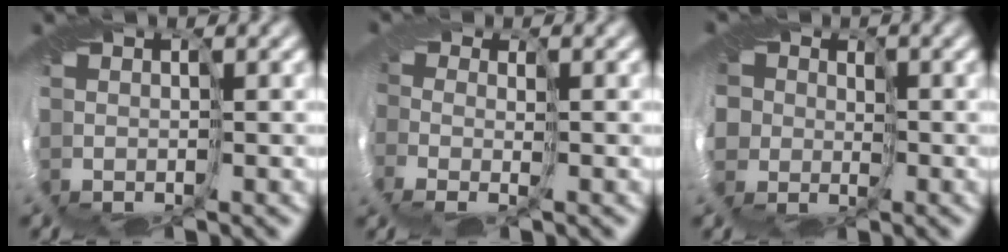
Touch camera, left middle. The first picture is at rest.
{"total": 1.7, "force": [-1.3, -0.9, -0.7], "torque": [0.034, -0.020, -0.032]}
{"total": 3.7, "force": [0.0, 3.6, 0.5], "torque": [-0.005, -0.004, -0.028]}